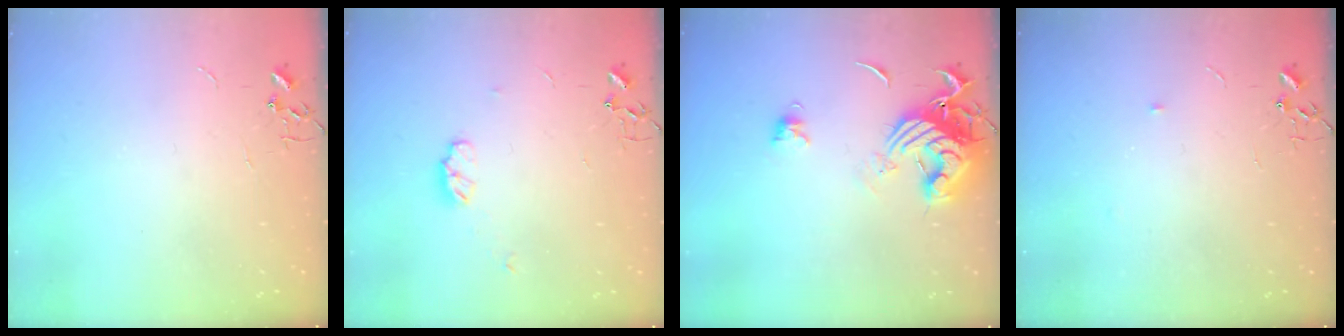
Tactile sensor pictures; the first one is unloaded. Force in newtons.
{"total": 5.5, "press": 5.5, "slide": 0.8}
{"total": 13.4, "press": 13.3, "slide": 1.7}
{"total": 3.0, "press": 2.9, "slide": 0.5}